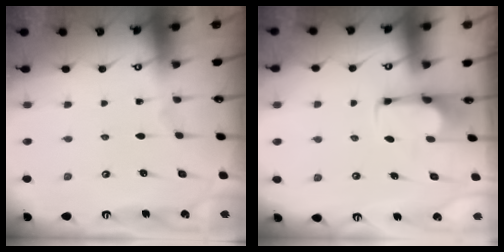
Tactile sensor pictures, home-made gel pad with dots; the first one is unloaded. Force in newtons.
{"total": 2.8, "press": 2.7, "slide": 0.9}